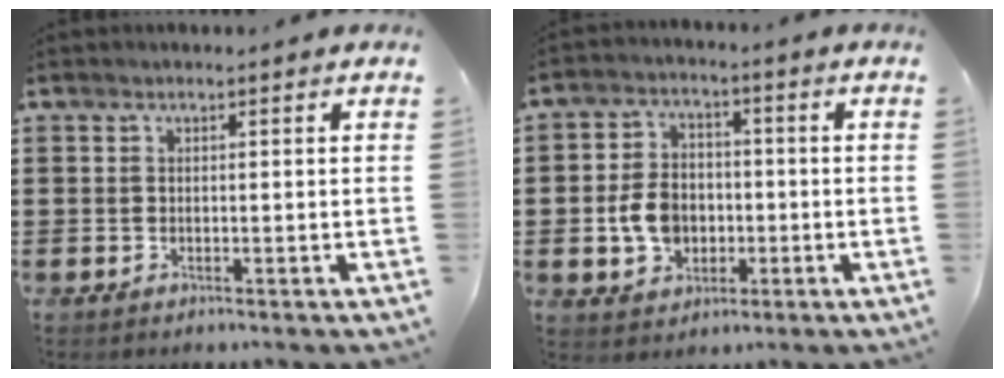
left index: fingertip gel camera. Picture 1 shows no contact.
{"total": 6.9, "force": [-1.4, 5.3, 4.2], "torque": [-0.095, 0.003, -0.031]}